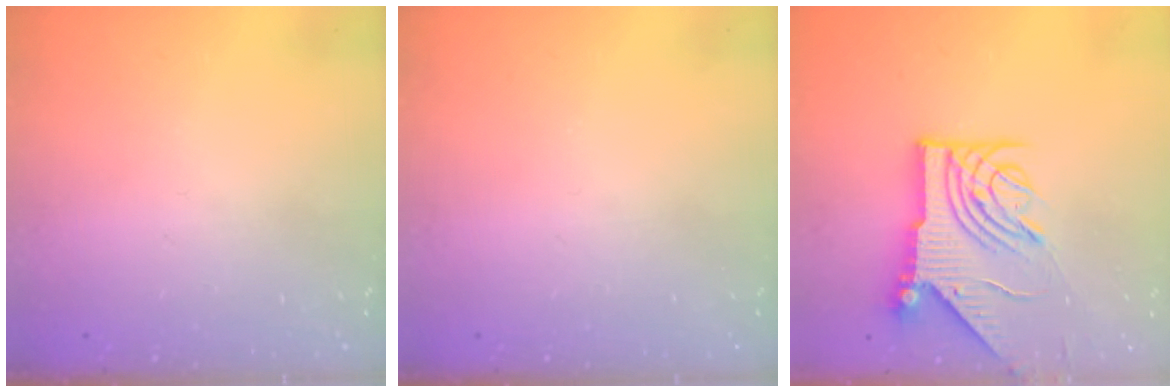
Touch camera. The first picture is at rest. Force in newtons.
{"total": 0.0}
{"total": 10.9, "press": 10.9, "slide": 1.2}